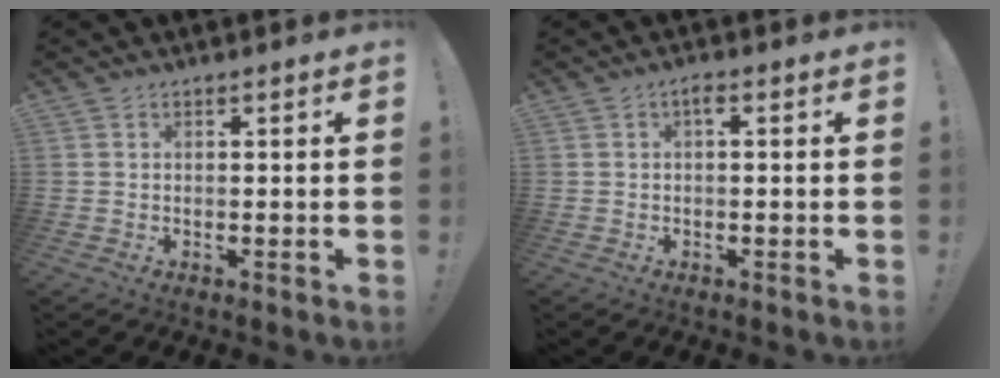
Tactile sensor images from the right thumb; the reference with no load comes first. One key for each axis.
{"total": 1.6, "fx": 0.2, "fy": 0.5, "fz": 1.5, "tx": -0.033, "ty": 0.006, "tz": 0.001}